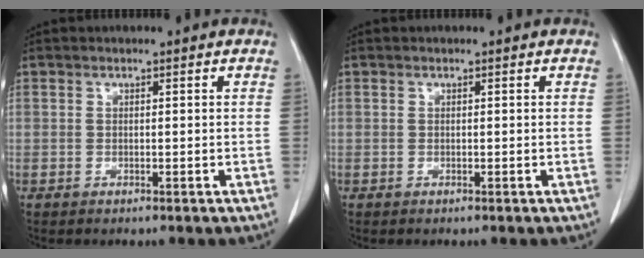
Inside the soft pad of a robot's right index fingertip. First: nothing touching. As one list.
[{"total": 0.0}]